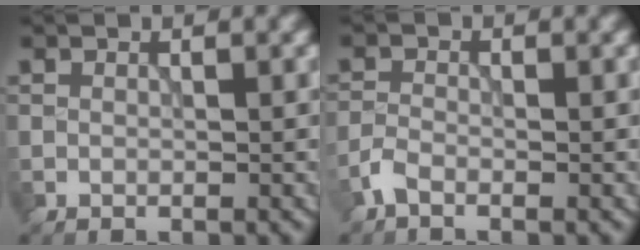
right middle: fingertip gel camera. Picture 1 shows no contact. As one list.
[{"total": 1.4, "force": [-1.1, 0.5, 0.8], "torque": [-0.019, 0.001, -0.030]}]